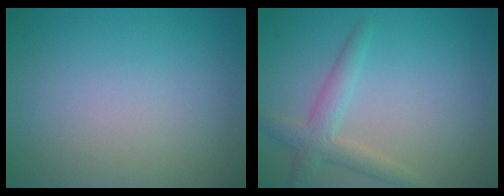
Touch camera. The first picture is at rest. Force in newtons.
{"total": 2.8, "press": 2.8, "slide": 0.2}